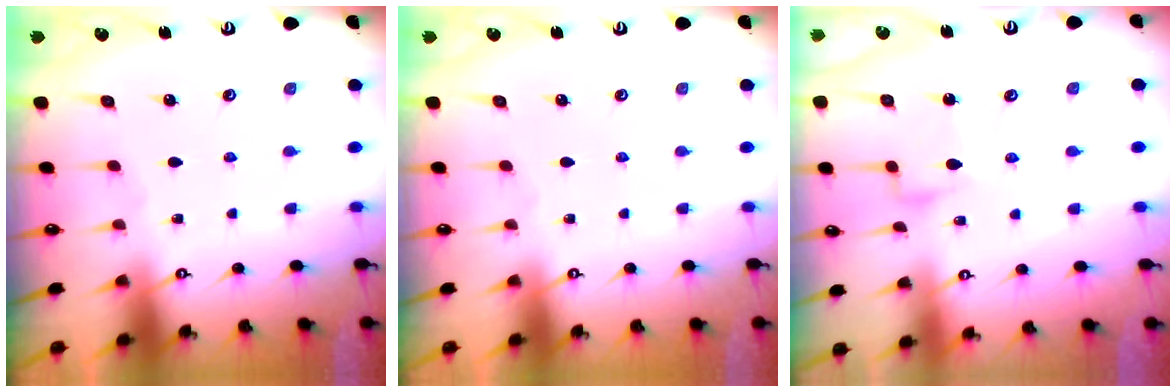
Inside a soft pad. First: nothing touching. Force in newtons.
{"total": 0.0}
{"total": 6.5, "press": 6.5, "slide": 0.1}